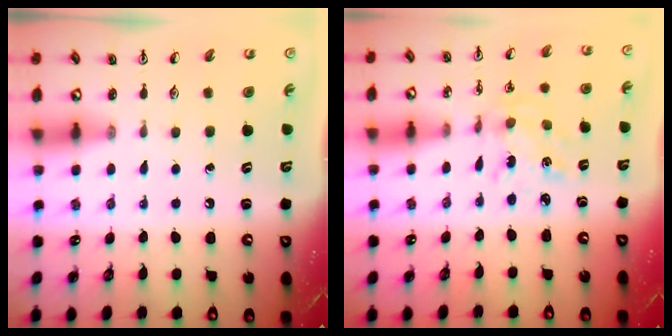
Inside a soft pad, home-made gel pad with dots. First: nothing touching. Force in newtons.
{"total": 1.8, "press": 1.8, "slide": 0.1}